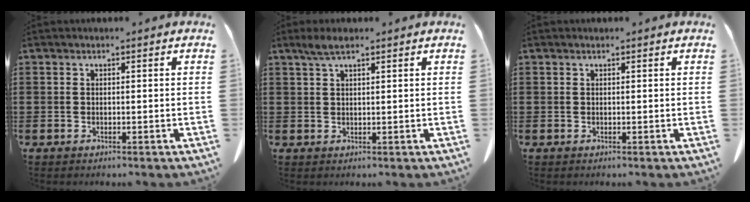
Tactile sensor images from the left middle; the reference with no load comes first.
{"total": 2.4, "force": [1.6, 0.4, 1.8], "torque": [-0.038, 0.001, 0.028]}
{"total": 0.0}